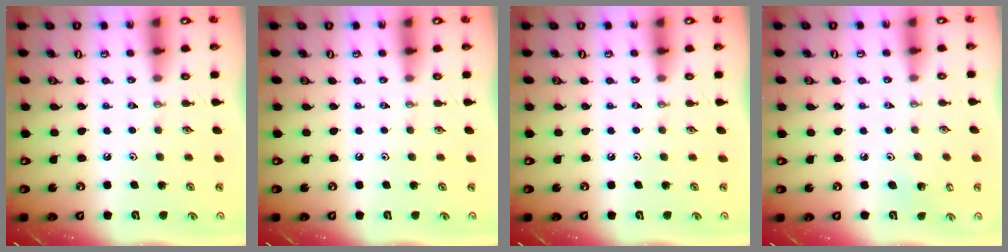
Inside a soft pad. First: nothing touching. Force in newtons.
{"total": 0.0}
{"total": 0.0}
{"total": 3.0, "press": 2.9, "slide": 0.3}